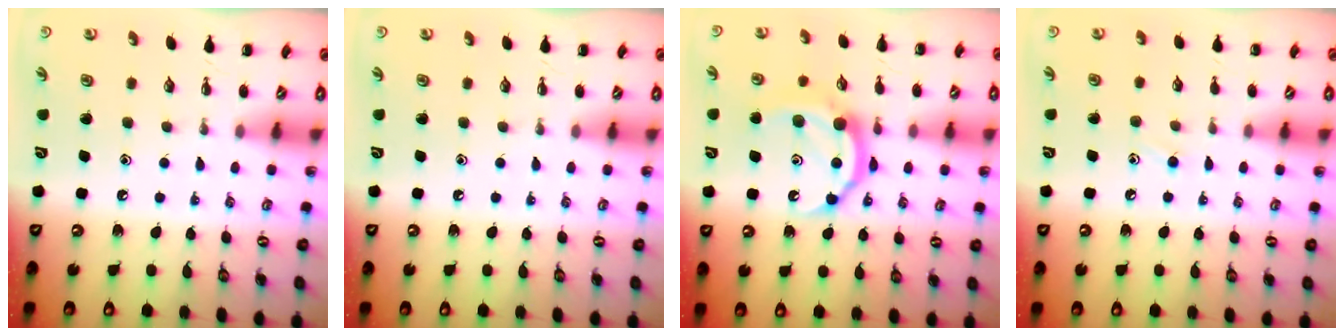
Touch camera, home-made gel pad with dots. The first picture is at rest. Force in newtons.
{"total": 0.0}
{"total": 11.1, "press": 11.1, "slide": 0.6}
{"total": 7.6, "press": 7.2, "slide": 2.6}